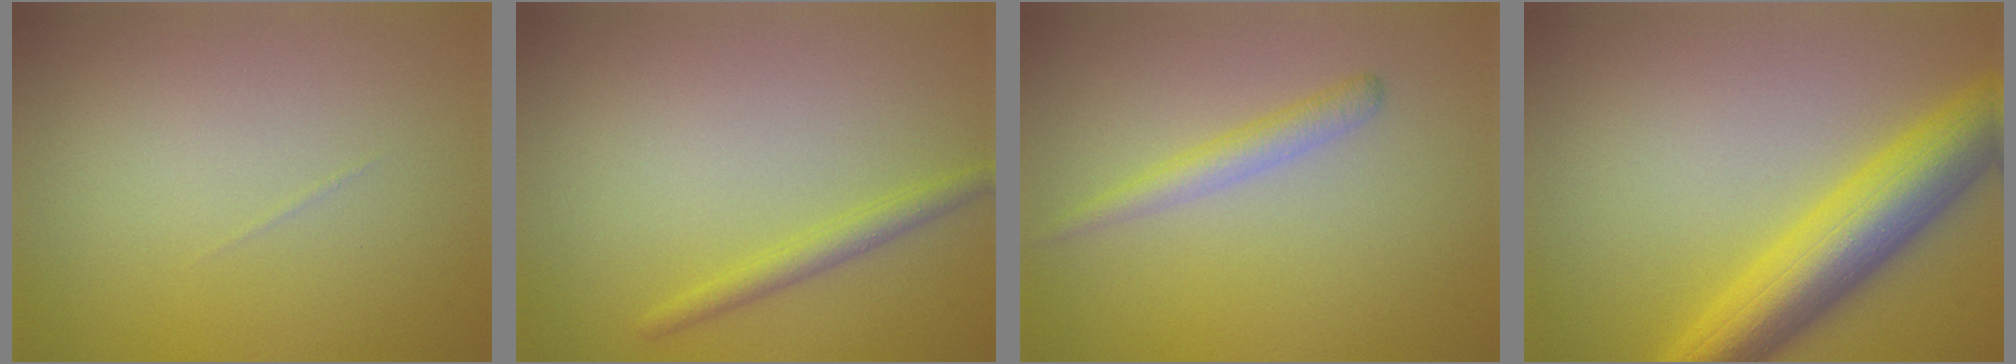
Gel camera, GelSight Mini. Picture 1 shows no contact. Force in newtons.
{"total": 1.8, "press": 1.8, "slide": 0.1}
{"total": 2.0, "press": 2.0, "slide": 0.1}
{"total": 8.3, "press": 8.3, "slide": 0.2}